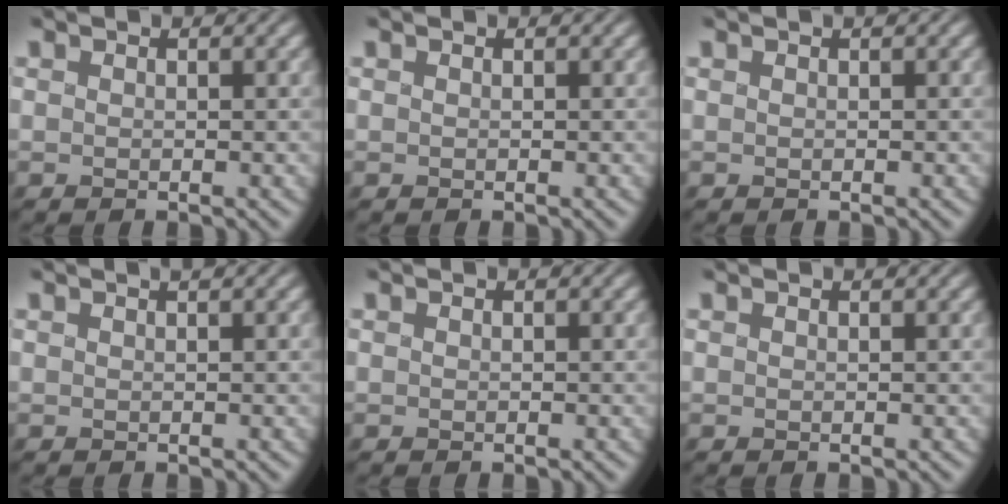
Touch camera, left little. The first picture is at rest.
{"total": 0.0}
{"total": 0.6, "force": [0.4, 0.2, 0.5], "torque": [-0.005, -0.001, 0.002]}
{"total": 1.4, "force": [0.9, 0.5, 1.0], "torque": [0.000, 0.009, -0.002]}
{"total": 0.0}
{"total": 0.8, "force": [0.6, 0.3, 0.4], "torque": [0.004, 0.003, -0.004]}